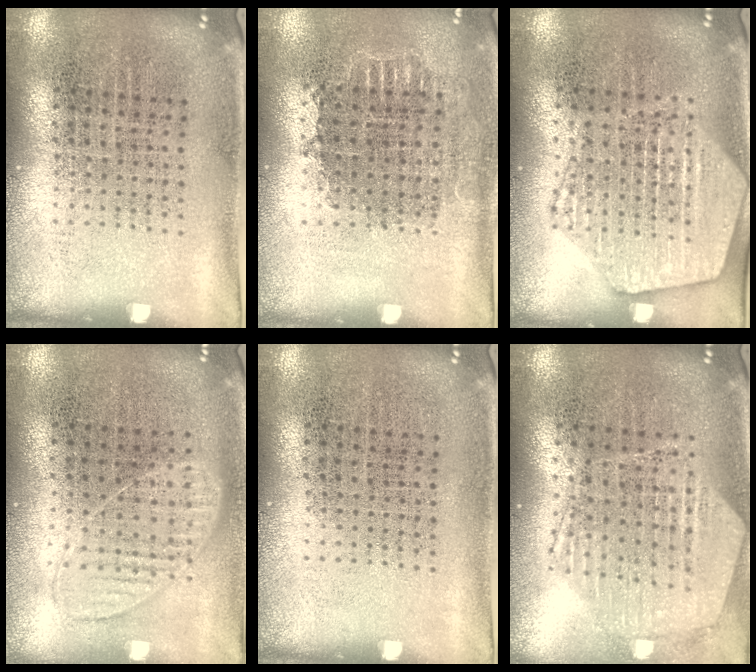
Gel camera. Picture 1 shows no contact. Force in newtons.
{"total": 0.9, "press": 0.9, "slide": 0.2}
{"total": 2.2, "press": 2.2, "slide": 0.3}
{"total": 0.9, "press": 0.8, "slide": 0.3}
{"total": 0.0}
{"total": 1.3, "press": 1.2, "slide": 0.3}